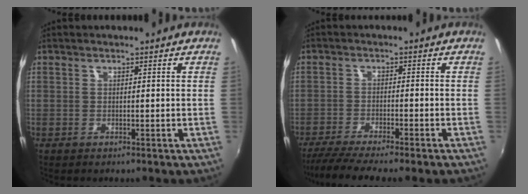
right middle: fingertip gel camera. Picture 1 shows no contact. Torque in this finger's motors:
{"motor_torque": [1.09, -1.05, 0.15, 0.10]}